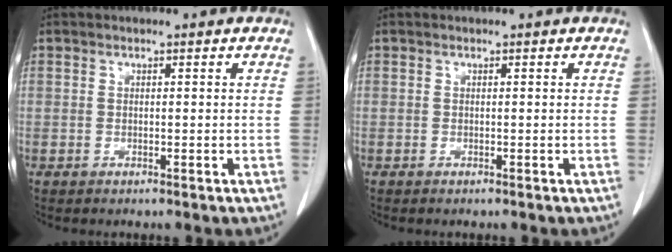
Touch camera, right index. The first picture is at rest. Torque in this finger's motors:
{"motor_torque": [0.02, 0.01, 0.04, 0.02]}